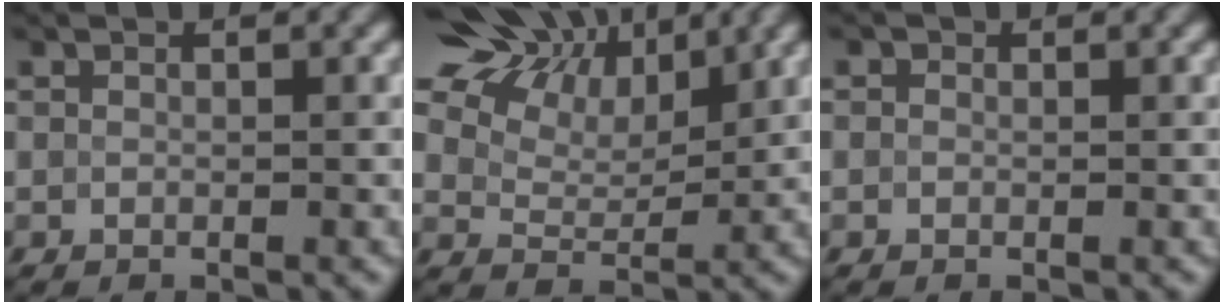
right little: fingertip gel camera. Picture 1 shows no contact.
{"total": 12.1, "force": [6.6, 7.0, 7.2], "torque": [-0.150, 0.033, 0.104]}
{"total": 1.5, "force": [0.8, 1.1, 0.6], "torque": [-0.015, 0.008, -0.001]}